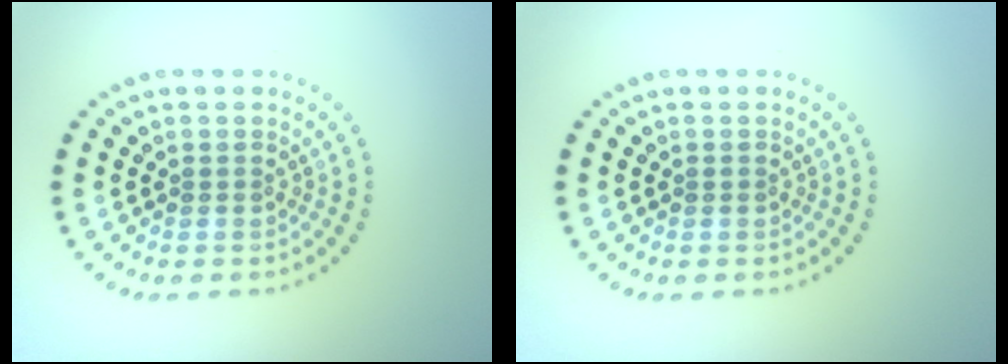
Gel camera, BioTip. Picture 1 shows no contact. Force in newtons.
{"total": 0.0}